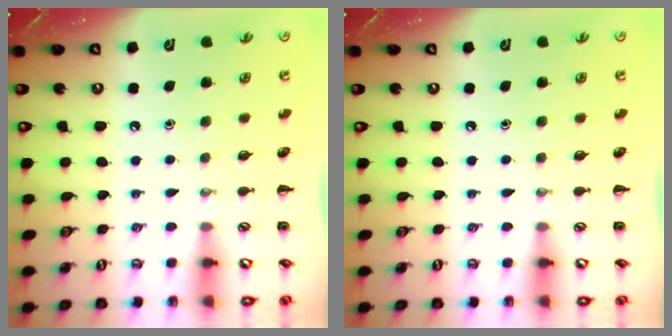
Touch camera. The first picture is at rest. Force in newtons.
{"total": 0.0}